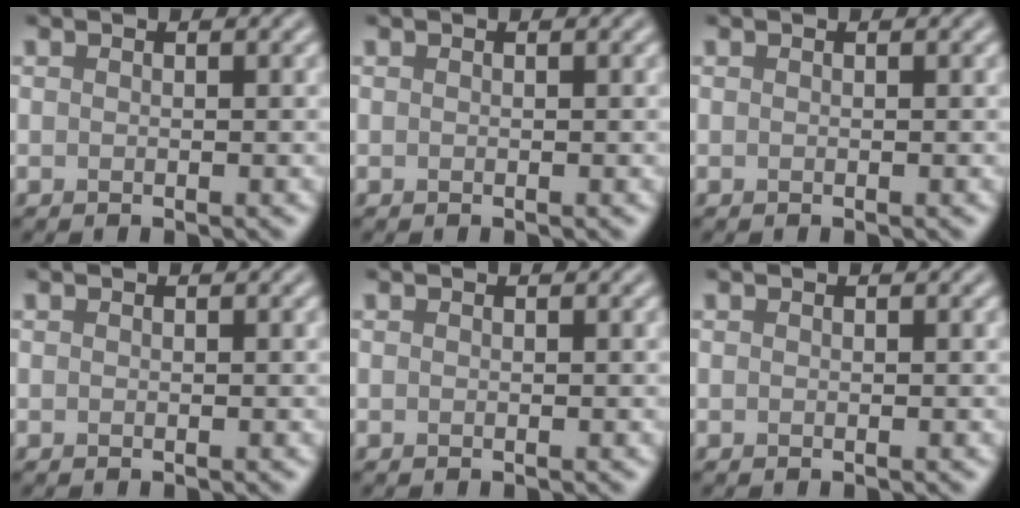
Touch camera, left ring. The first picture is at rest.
{"total": 0.0}
{"total": 0.0}
{"total": 0.0}
{"total": 0.0}
{"total": 0.0}